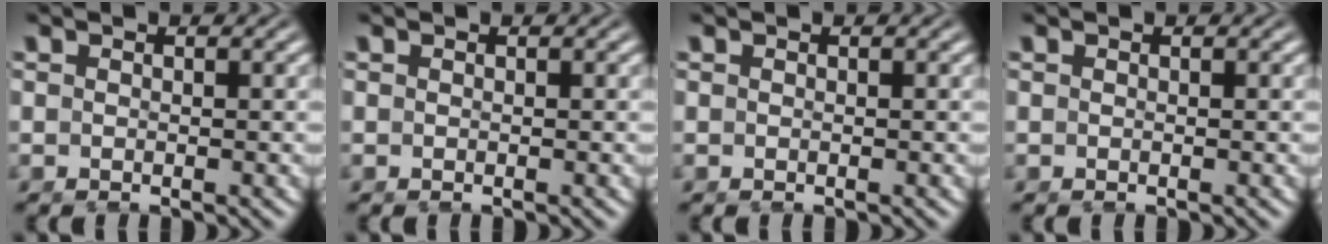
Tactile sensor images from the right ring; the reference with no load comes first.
{"total": 0.0}
{"total": 0.0}
{"total": 0.0}